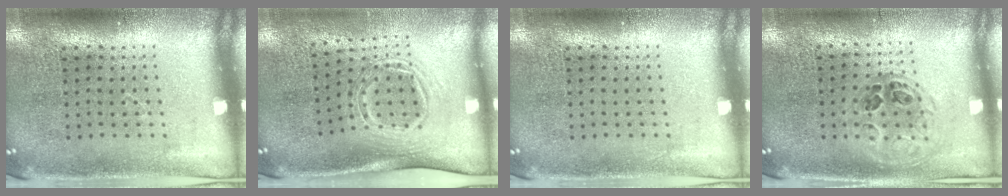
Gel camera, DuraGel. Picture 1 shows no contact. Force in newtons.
{"total": 1.7, "press": 1.1, "slide": 1.2}
{"total": 0.0}
{"total": 1.0, "press": 0.9, "slide": 0.3}